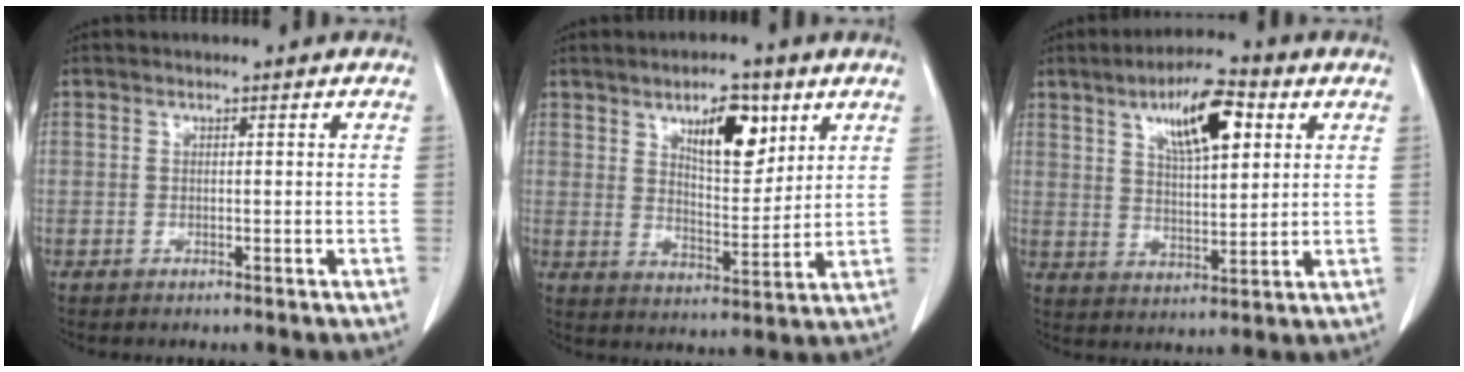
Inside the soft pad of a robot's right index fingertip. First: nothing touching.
{"total": 9.0, "force": [4.9, 3.2, 6.9], "torque": [-0.112, -0.001, 0.084]}
{"total": 10.7, "force": [4.9, 2.9, 9.1], "torque": [-0.157, 0.010, 0.084]}